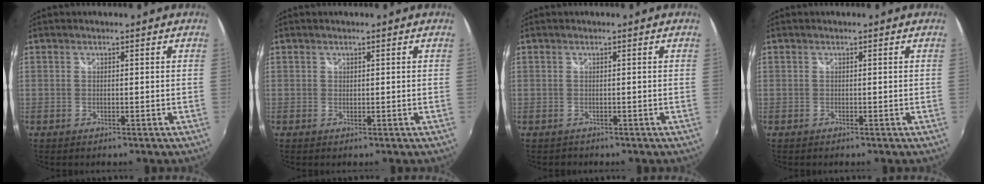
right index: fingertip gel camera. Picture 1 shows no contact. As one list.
[{"total": 0.0}, {"total": 0.9, "force": [-0.5, 0.8, -0.1], "torque": [0.001, 0.001, -0.005]}, {"total": 0.0}]